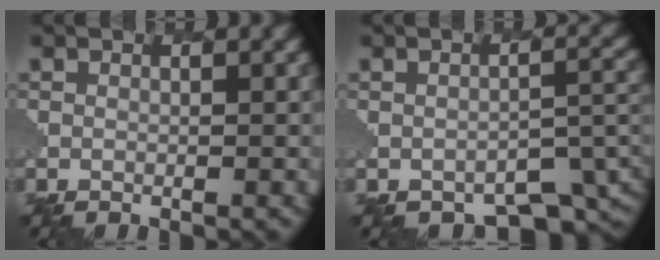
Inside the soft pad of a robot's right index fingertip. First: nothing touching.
{"total": 2.1, "force": [-1.9, 0.7, 0.3], "torque": [-0.004, -0.001, -0.030]}